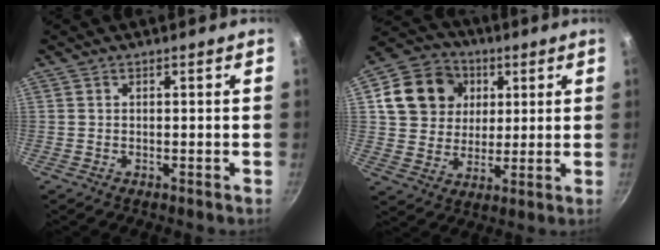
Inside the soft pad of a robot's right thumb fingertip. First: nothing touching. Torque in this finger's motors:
{"motor_torque": [0.83, 1.97, 0.41, -0.37, 0.06]}